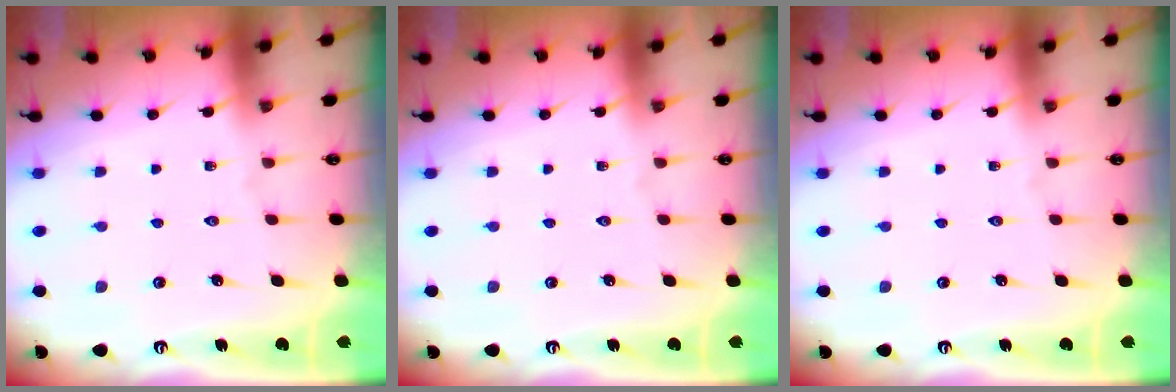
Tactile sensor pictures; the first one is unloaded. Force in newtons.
{"total": 0.0}
{"total": 0.0}